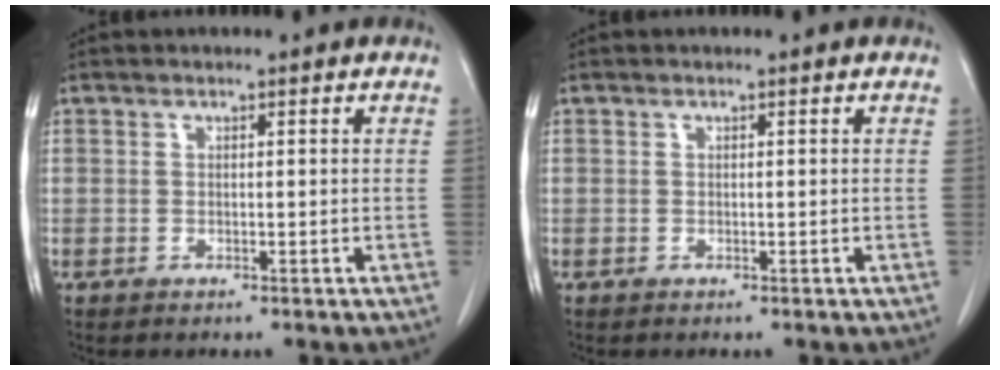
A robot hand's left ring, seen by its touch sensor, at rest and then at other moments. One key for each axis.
{"total": 0.0}